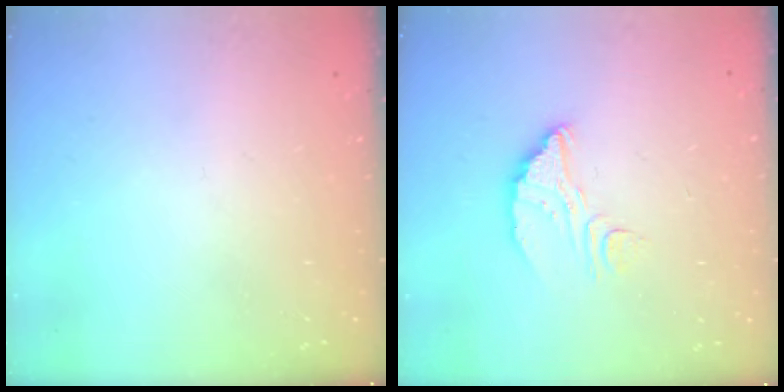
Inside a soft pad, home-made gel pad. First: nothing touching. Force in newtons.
{"total": 7.2, "press": 7.2, "slide": 0.6}